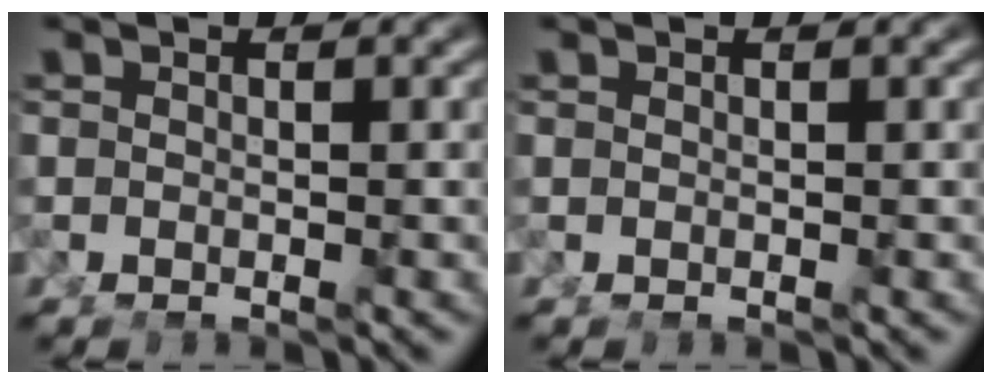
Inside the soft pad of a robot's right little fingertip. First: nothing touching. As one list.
[{"total": 0.0}]